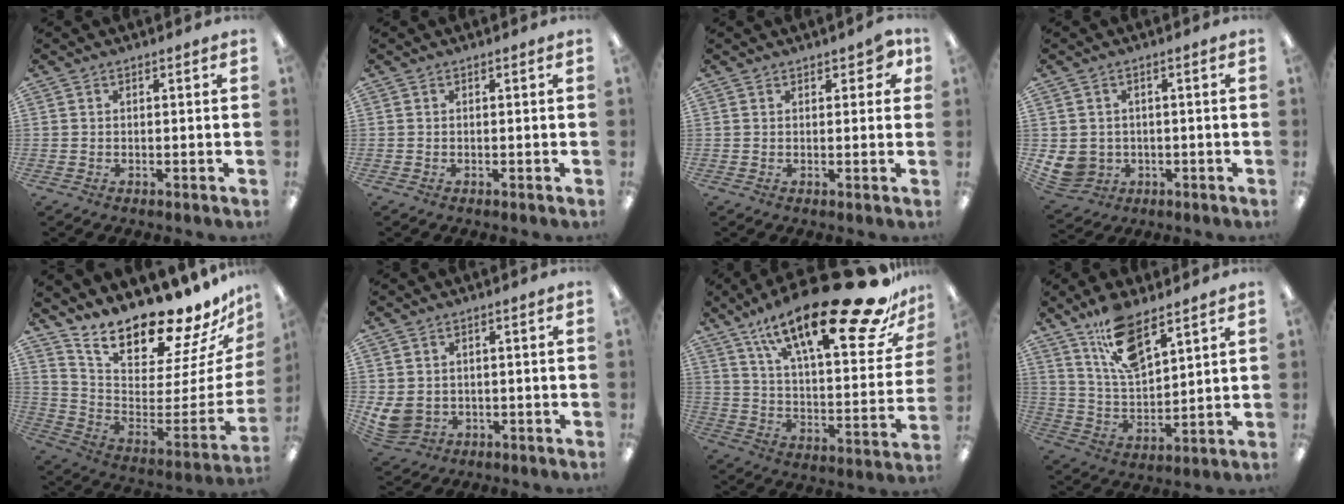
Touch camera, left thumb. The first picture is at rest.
{"total": 0.0}
{"total": 4.1, "force": [2.2, 2.2, 2.7], "torque": [-0.031, -0.001, 0.037]}
{"total": 5.7, "force": [-0.4, 5.5, 1.7], "torque": [-0.051, 0.002, -0.004]}
{"total": 18.6, "force": [16.8, 4.0, 6.9], "torque": [-0.113, -0.155, 0.284]}
{"total": 5.7, "force": [0.6, 4.9, 2.8], "torque": [-0.083, -0.002, 0.012]}
{"total": 30.0, "force": [19.2, 8.5, 21.4], "torque": [-0.323, -0.121, 0.311]}
{"total": 13.4, "force": [9.8, 4.9, 7.8], "torque": [-0.144, -0.043, 0.174]}